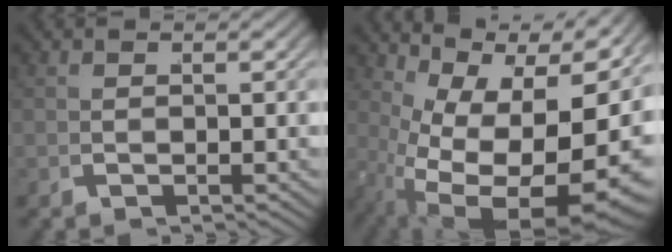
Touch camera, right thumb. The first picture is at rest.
{"total": 17.1, "force": [0.5, 10.4, 13.6], "torque": [-0.245, -0.061, 0.049]}